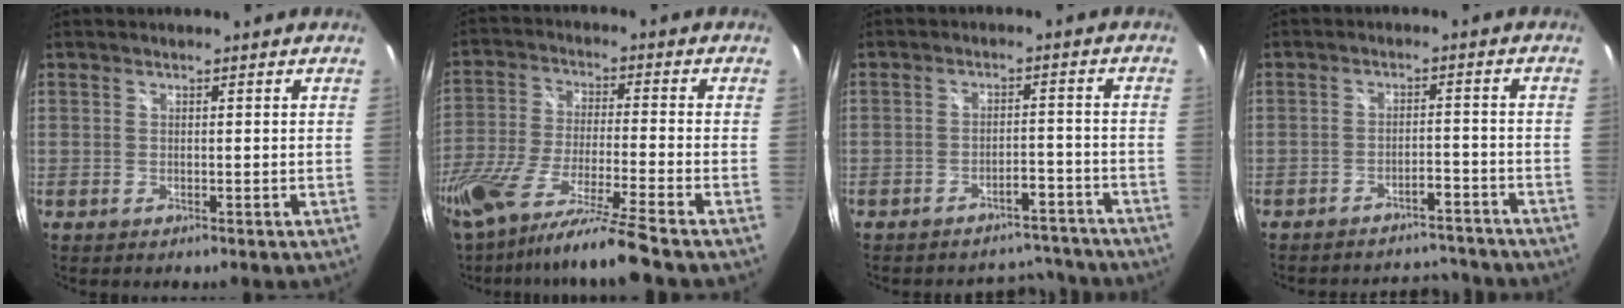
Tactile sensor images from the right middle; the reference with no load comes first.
{"total": 16.9, "force": [-13.7, -1.6, 9.8], "torque": [-0.184, -0.057, -0.241]}
{"total": 9.7, "force": [-8.7, 3.6, 2.0], "torque": [-0.033, 0.027, -0.100]}
{"total": 11.0, "force": [-10.0, 3.2, 3.2], "torque": [-0.069, 0.019, -0.125]}